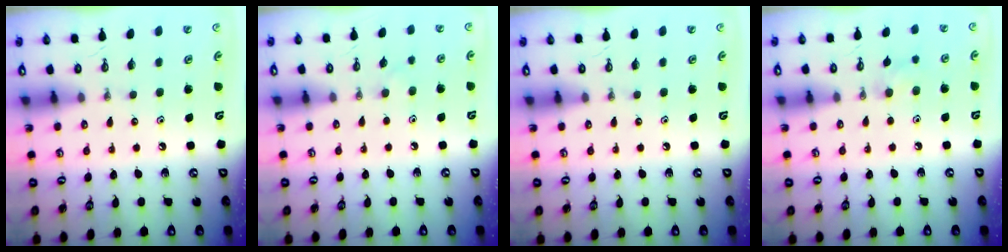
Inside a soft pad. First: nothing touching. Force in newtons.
{"total": 5.7, "press": 4.7, "slide": 3.2}
{"total": 0.0}
{"total": 6.9, "press": 6.7, "slide": 1.3}